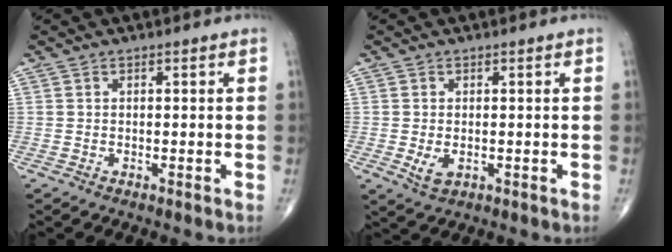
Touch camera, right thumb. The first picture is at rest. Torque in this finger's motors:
{"motor_torque": [-0.13, 0.08, 0.09, 0.09, 0.07]}